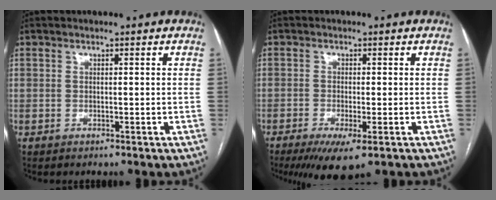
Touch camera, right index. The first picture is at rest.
{"total": 6.3, "force": [-3.7, 1.2, 5.0], "torque": [-0.078, -0.018, -0.057]}